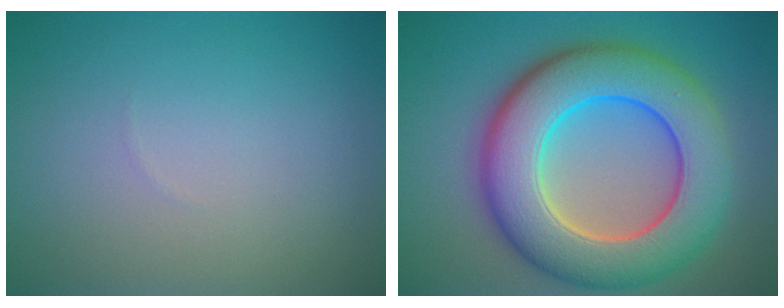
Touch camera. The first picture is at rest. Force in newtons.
{"total": 11.8, "press": 11.8, "slide": 0.7}